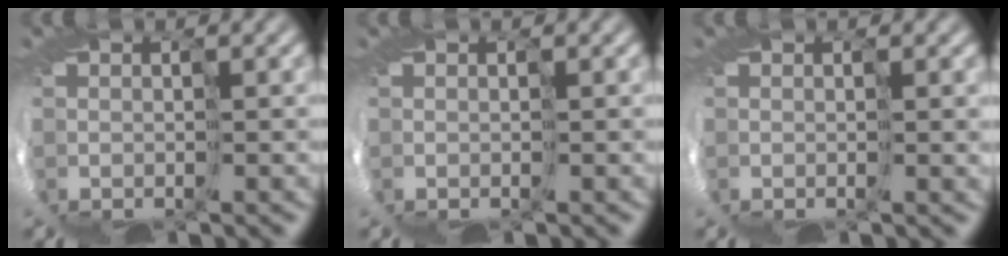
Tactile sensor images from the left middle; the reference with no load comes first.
{"total": 0.0}
{"total": 1.0, "force": [0.4, 0.1, 0.9], "torque": [-0.017, -0.001, 0.005]}